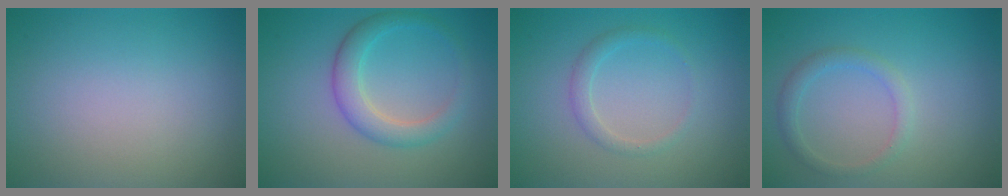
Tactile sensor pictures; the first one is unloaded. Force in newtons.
{"total": 3.2, "press": 3.2, "slide": 0.1}
{"total": 1.5, "press": 1.4, "slide": 0.0}
{"total": 1.7, "press": 1.7, "slide": 0.2}